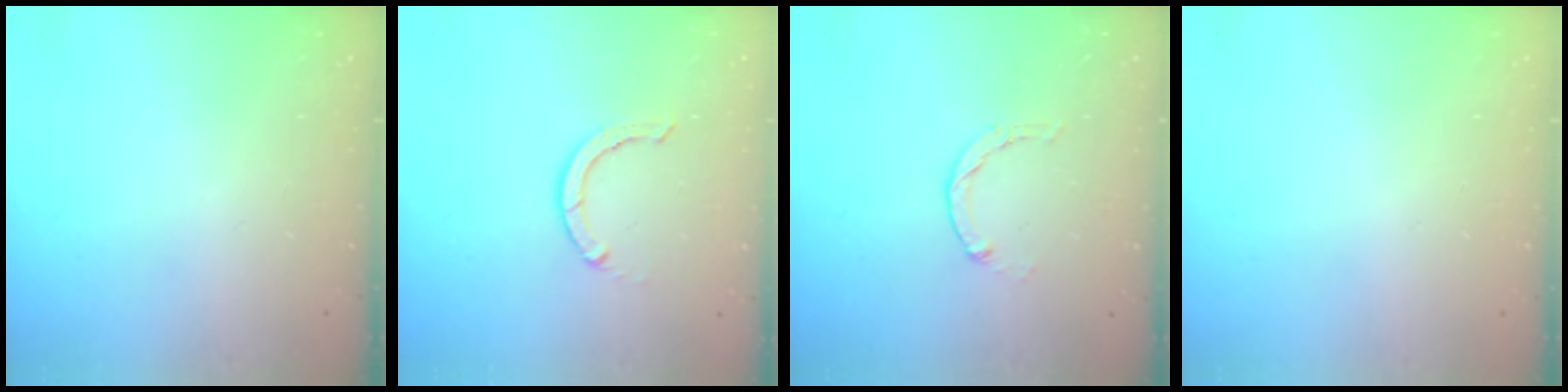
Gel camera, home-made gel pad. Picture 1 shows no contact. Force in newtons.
{"total": 2.9, "press": 2.9, "slide": 0.1}
{"total": 0.7, "press": 0.7, "slide": 0.2}
{"total": 2.6, "press": 2.6, "slide": 0.2}